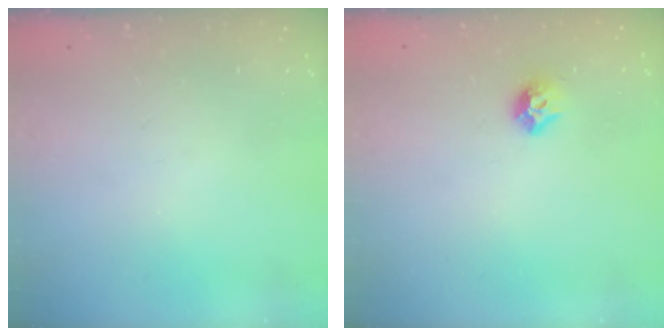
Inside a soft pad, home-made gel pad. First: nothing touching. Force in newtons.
{"total": 7.9, "press": 7.8, "slide": 1.0}